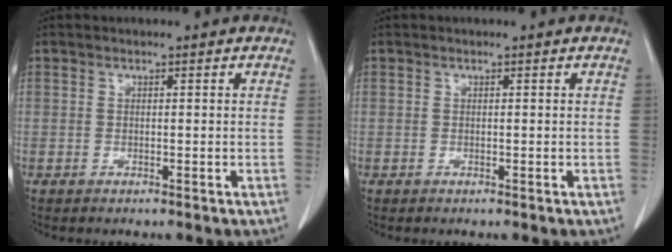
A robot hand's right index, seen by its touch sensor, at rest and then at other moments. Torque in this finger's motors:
{"motor_torque": [-0.01, 0.00, 0.01, 0.00]}